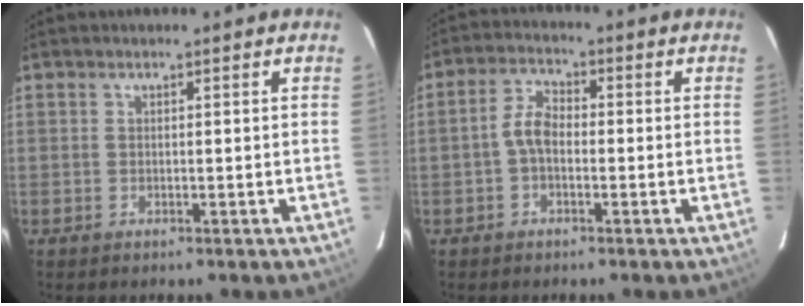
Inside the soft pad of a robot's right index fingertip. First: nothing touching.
{"total": 4.1, "force": [-1.1, 2.4, 3.1], "torque": [-0.066, 0.016, -0.024]}